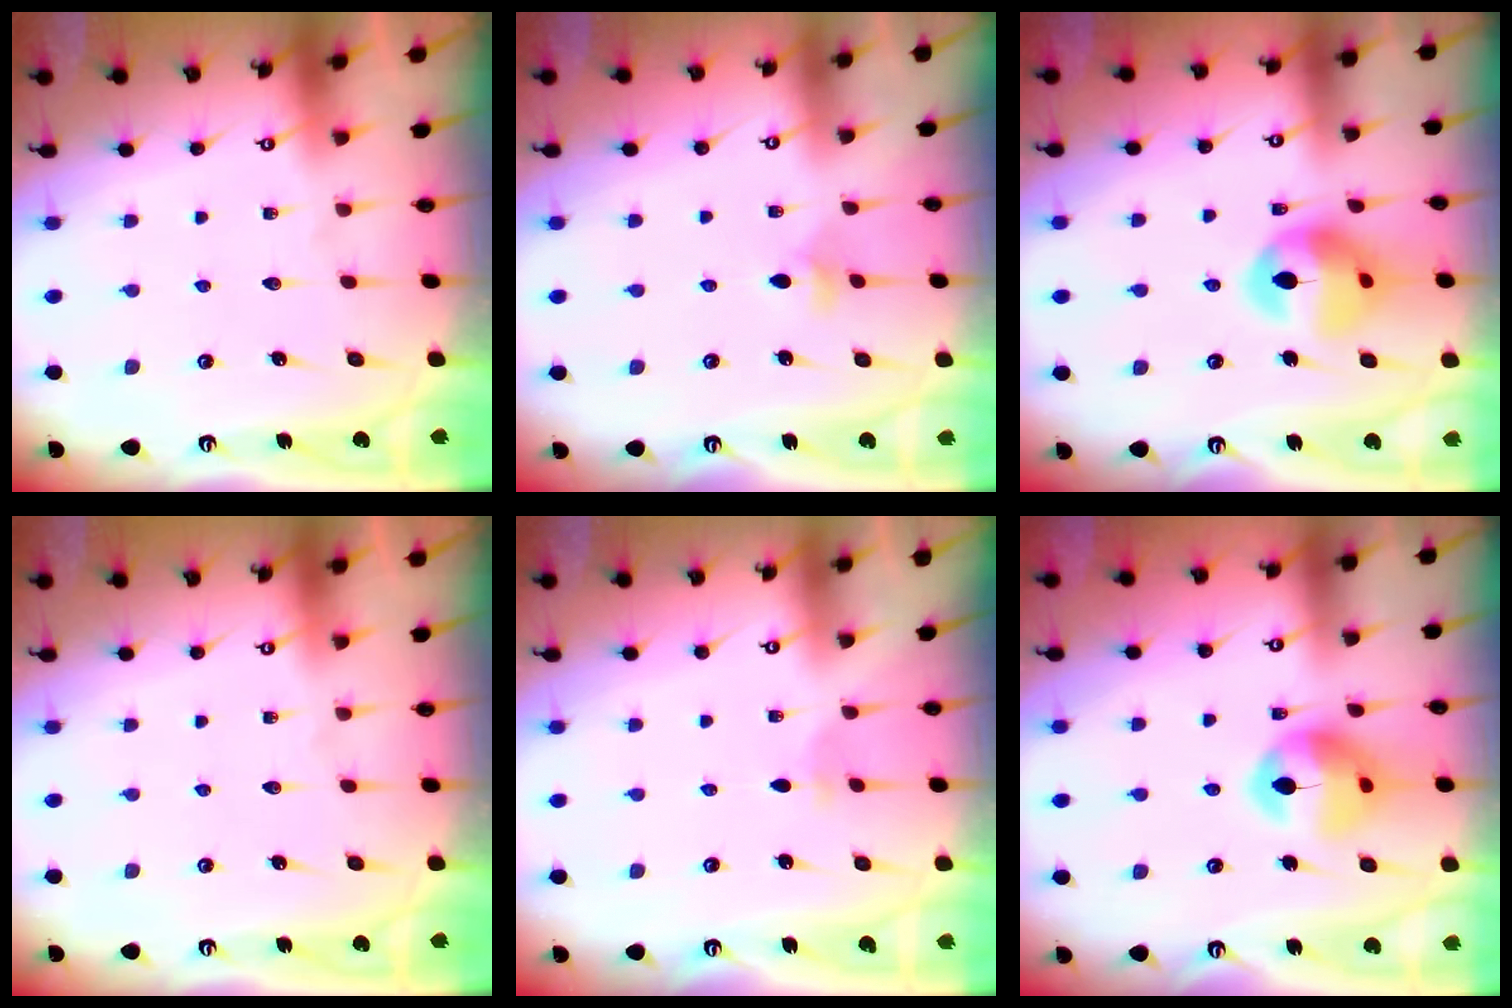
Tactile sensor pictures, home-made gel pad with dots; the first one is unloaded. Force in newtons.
{"total": 4.7, "press": 4.6, "slide": 0.9}
{"total": 13.9, "press": 13.8, "slide": 1.4}
{"total": 0.0}
{"total": 1.4, "press": 1.4, "slide": 0.3}
{"total": 14.3, "press": 14.2, "slide": 1.7}